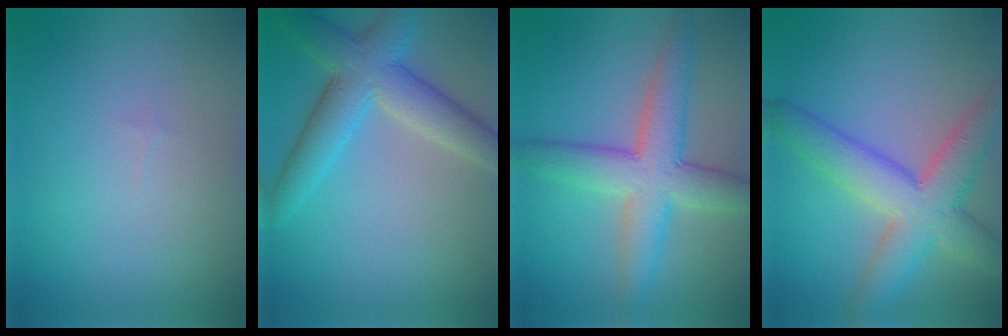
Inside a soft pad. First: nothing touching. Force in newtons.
{"total": 6.2, "press": 6.2, "slide": 0.5}
{"total": 6.5, "press": 6.5, "slide": 0.4}
{"total": 7.6, "press": 7.6, "slide": 0.6}